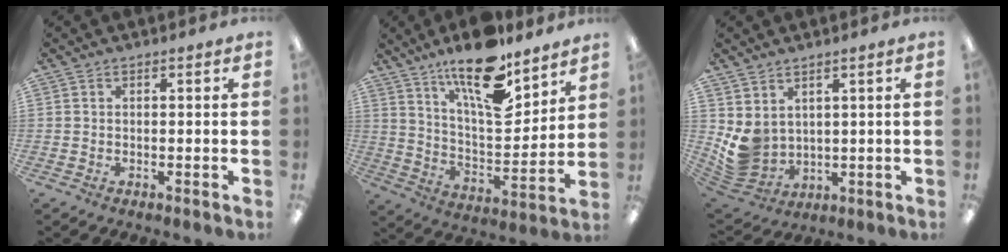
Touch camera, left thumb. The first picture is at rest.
{"total": 17.9, "force": [12.6, 6.2, 11.1], "torque": [-0.187, -0.077, 0.212]}
{"total": 6.4, "force": [2.5, 5.1, 2.9], "torque": [-0.079, -0.027, 0.053]}